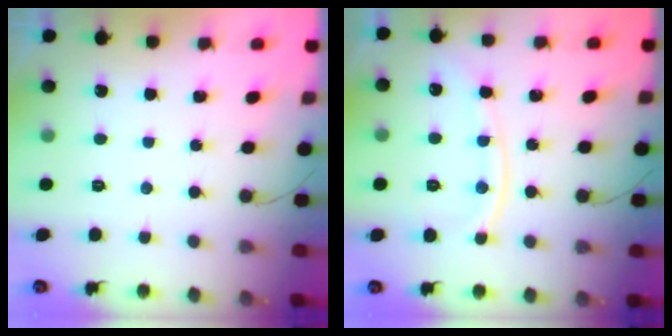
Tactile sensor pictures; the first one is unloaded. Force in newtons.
{"total": 10.8, "press": 10.7, "slide": 1.3}